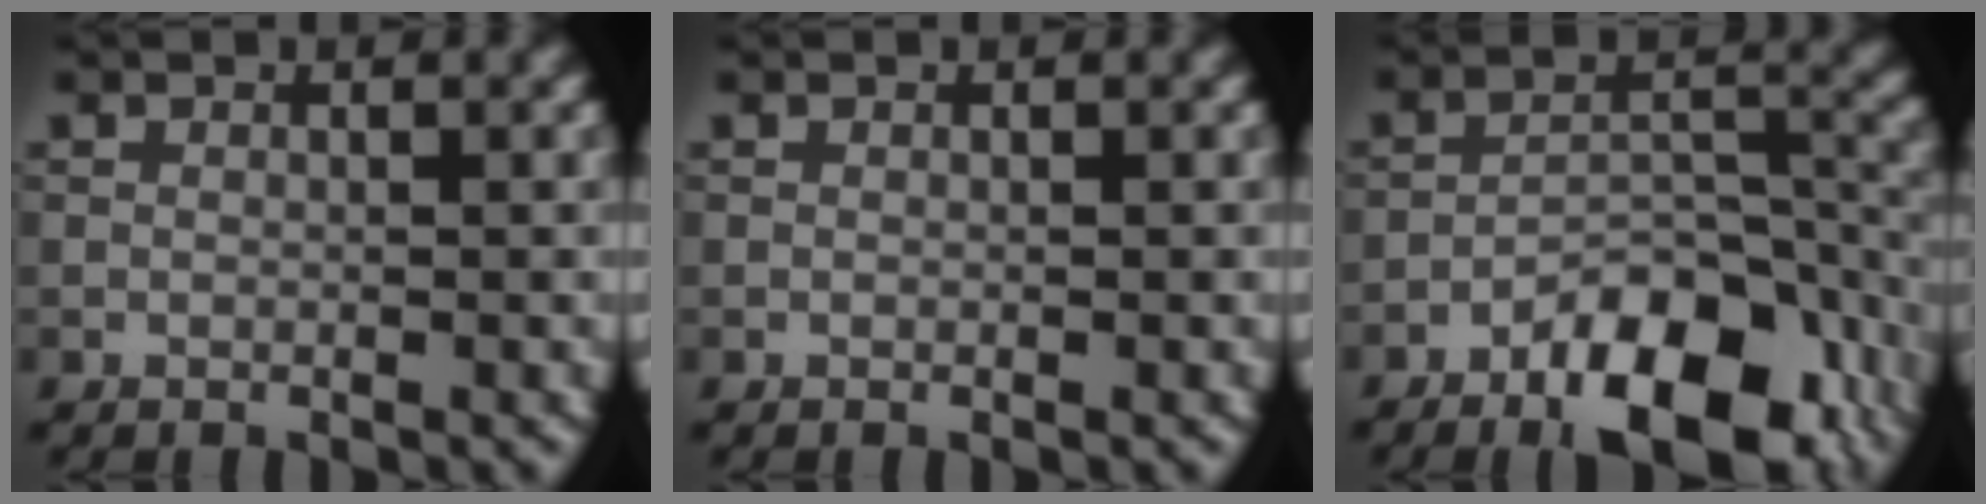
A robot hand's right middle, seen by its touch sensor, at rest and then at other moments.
{"total": 0.0}
{"total": 10.8, "force": [-6.7, 4.6, 7.1], "torque": [-0.103, -0.002, -0.108]}